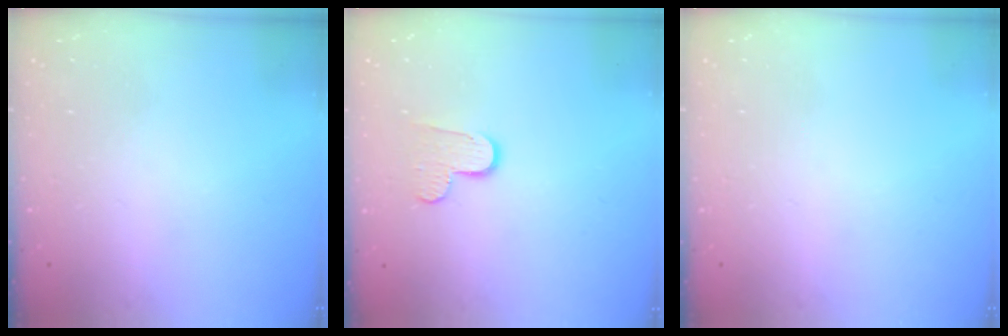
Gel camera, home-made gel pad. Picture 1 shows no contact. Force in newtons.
{"total": 8.3, "press": 8.3, "slide": 0.6}
{"total": 0.0}